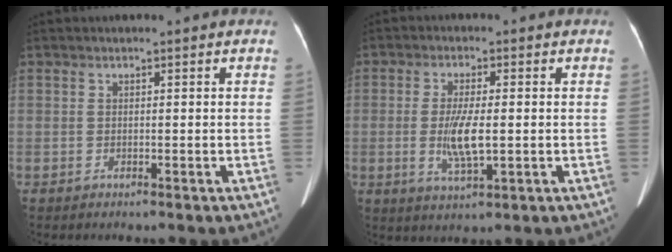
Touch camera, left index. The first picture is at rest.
{"total": 6.1, "force": [-0.6, 1.2, 5.9], "torque": [-0.123, -0.011, -0.009]}